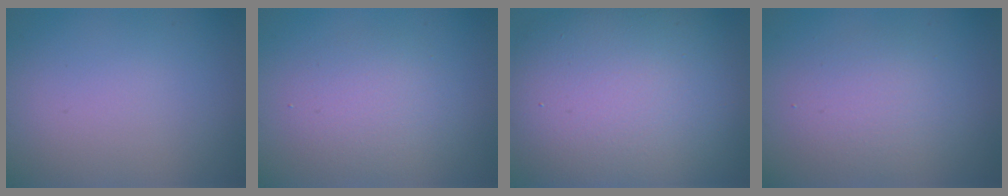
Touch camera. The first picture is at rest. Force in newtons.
{"total": 3.2, "press": 3.2, "slide": 0.2}
{"total": 14.2, "press": 14.1, "slide": 1.2}
{"total": 3.4, "press": 3.4, "slide": 0.2}